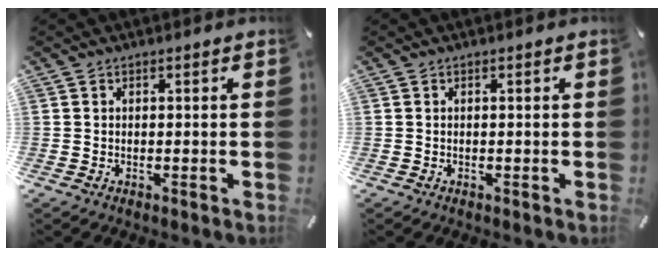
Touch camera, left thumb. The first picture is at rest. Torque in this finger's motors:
{"motor_torque": [0.00, 0.00, -0.09, 0.01, 0.00]}